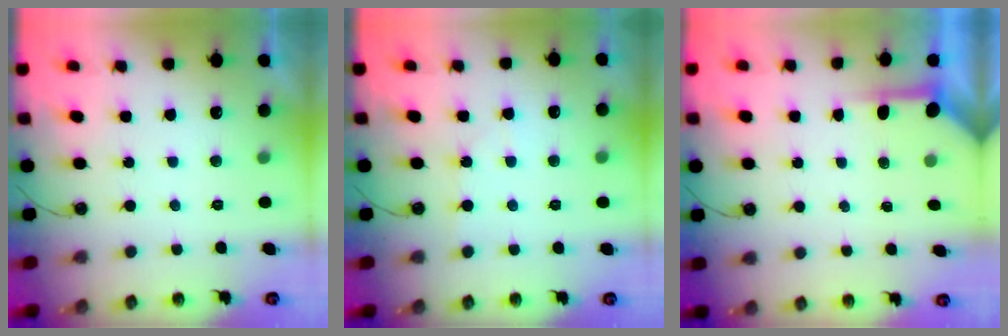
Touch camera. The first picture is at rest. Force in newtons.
{"total": 3.2, "press": 3.2, "slide": 0.4}
{"total": 3.5, "press": 3.5, "slide": 0.5}